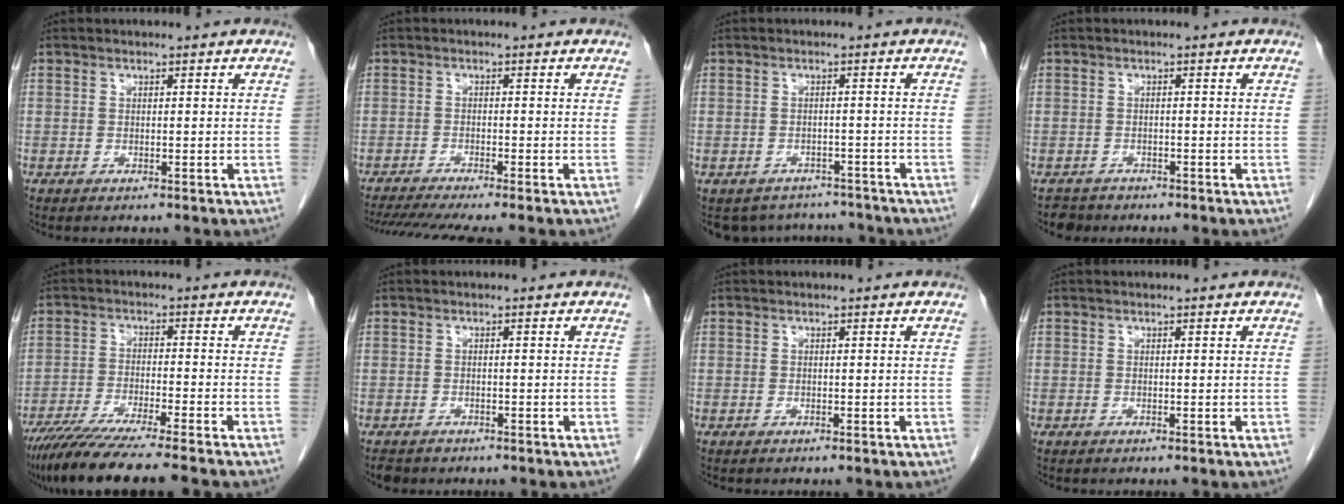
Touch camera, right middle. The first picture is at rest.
{"total": 9.0, "force": [-7.7, -0.6, 4.7], "torque": [-0.070, -0.017, -0.121]}
{"total": 7.3, "force": [-6.7, 2.9, 0.3], "torque": [0.002, 0.011, -0.080]}
{"total": 2.0, "force": [-1.7, 1.0, -0.5], "torque": [0.003, 0.001, -0.029]}
{"total": 12.7, "force": [-10.7, -0.7, 6.9], "torque": [-0.098, -0.038, -0.170]}
{"total": 1.9, "force": [-1.5, 1.1, 0.3], "torque": [-0.009, 0.000, -0.024]}
{"total": 0.0}
{"total": 0.0}